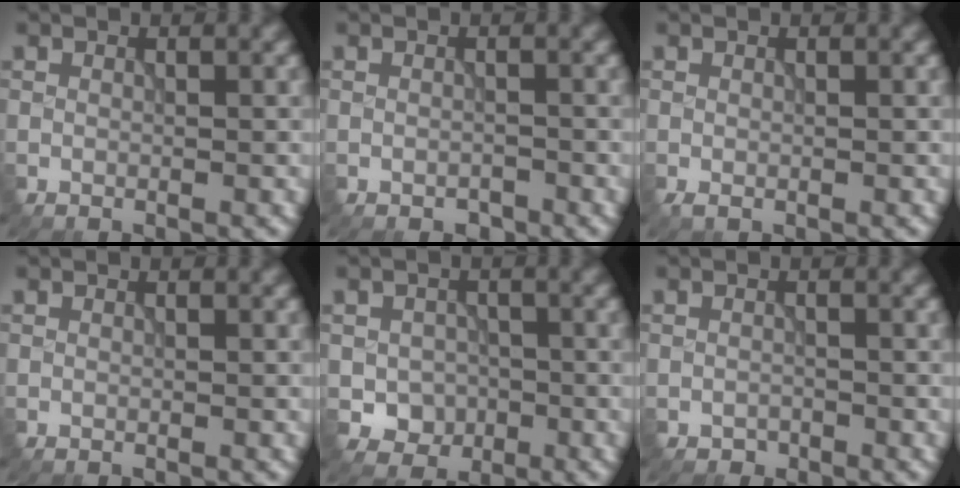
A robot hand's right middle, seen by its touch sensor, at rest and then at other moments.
{"total": 0.8, "force": [-0.6, 0.4, 0.3], "torque": [-0.003, -0.003, -0.009]}
{"total": 0.6, "force": [-0.3, 0.4, 0.4], "torque": [-0.009, -0.005, -0.006]}
{"total": 0.0}
{"total": 2.9, "force": [-0.7, 2.5, 1.1], "torque": [-0.012, -0.006, -0.013]}
{"total": 0.8, "force": [-0.6, 0.5, 0.1], "torque": [0.002, -0.002, -0.010]}